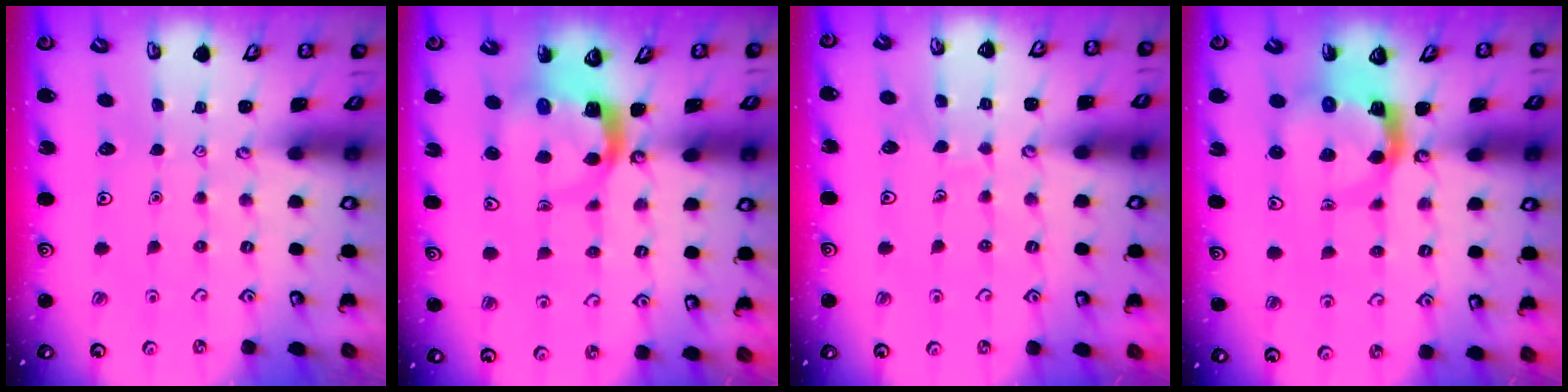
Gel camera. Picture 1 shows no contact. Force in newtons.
{"total": 5.3, "press": 5.3, "slide": 0.8}
{"total": 6.0, "press": 6.0, "slide": 0.3}
{"total": 6.7, "press": 6.6, "slide": 1.0}